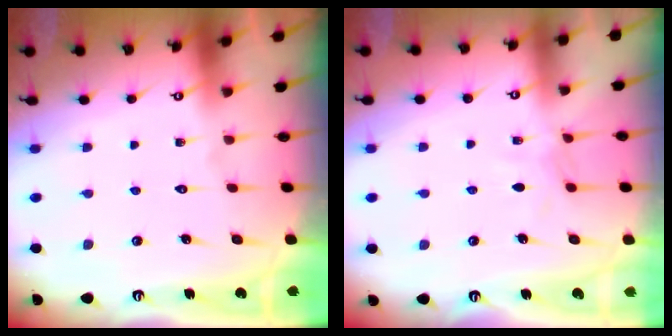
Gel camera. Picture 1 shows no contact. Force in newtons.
{"total": 4.8, "press": 4.8, "slide": 0.6}